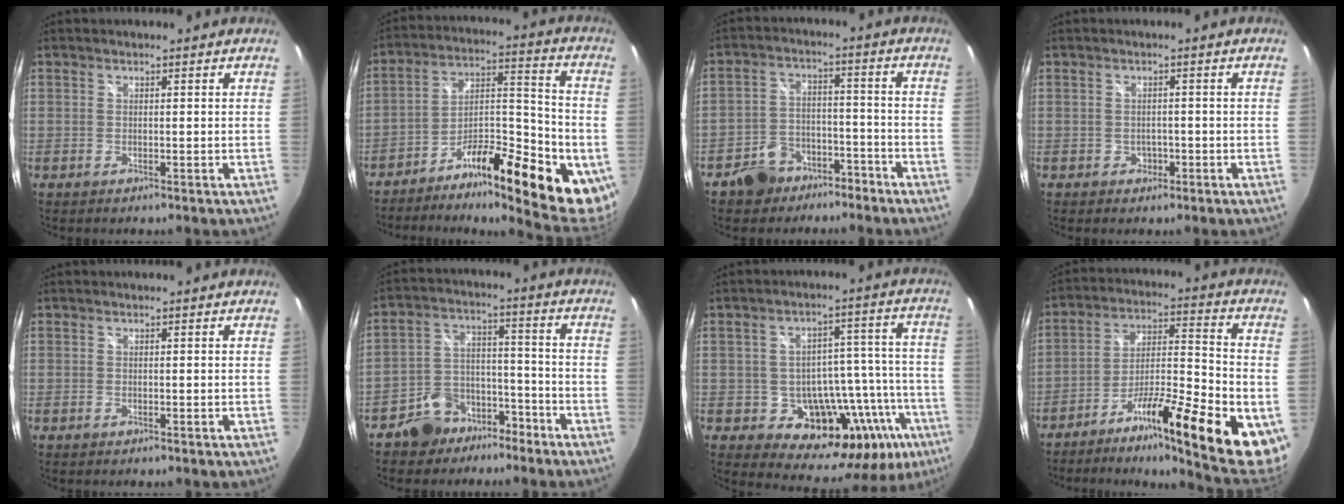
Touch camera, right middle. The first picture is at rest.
{"total": 19.2, "force": [-7.8, 6.2, 16.4], "torque": [-0.222, 0.004, -0.119]}
{"total": 9.6, "force": [-6.9, 6.0, 2.9], "torque": [-0.074, 0.029, -0.095]}
{"total": 1.7, "force": [-0.5, 1.7, 0.3], "torque": [-0.005, 0.001, -0.004]}
{"total": 0.0}
{"total": 9.9, "force": [-7.3, 6.3, 2.5], "torque": [-0.052, 0.040, -0.109]}
{"total": 18.6, "force": [-8.4, 12.0, 11.5], "torque": [-0.155, 0.015, -0.096]}
{"total": 21.6, "force": [-9.1, 4.5, 19.1], "torque": [-0.273, -0.015, -0.144]}